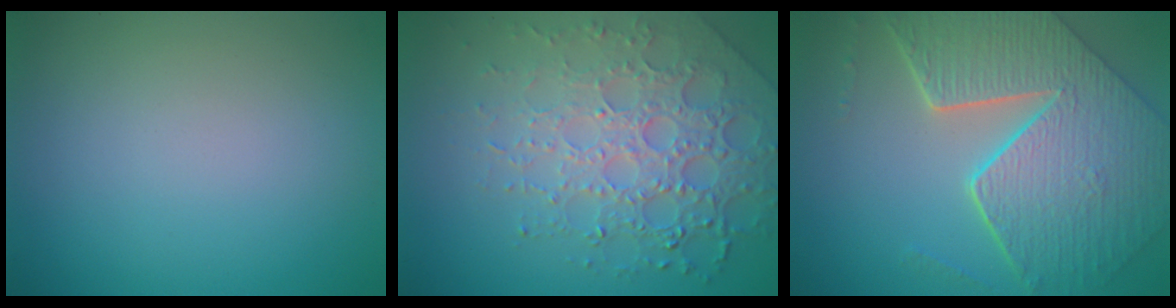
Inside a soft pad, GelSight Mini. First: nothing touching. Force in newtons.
{"total": 7.3, "press": 5.2, "slide": 5.1}
{"total": 9.4, "press": 6.9, "slide": 6.4}